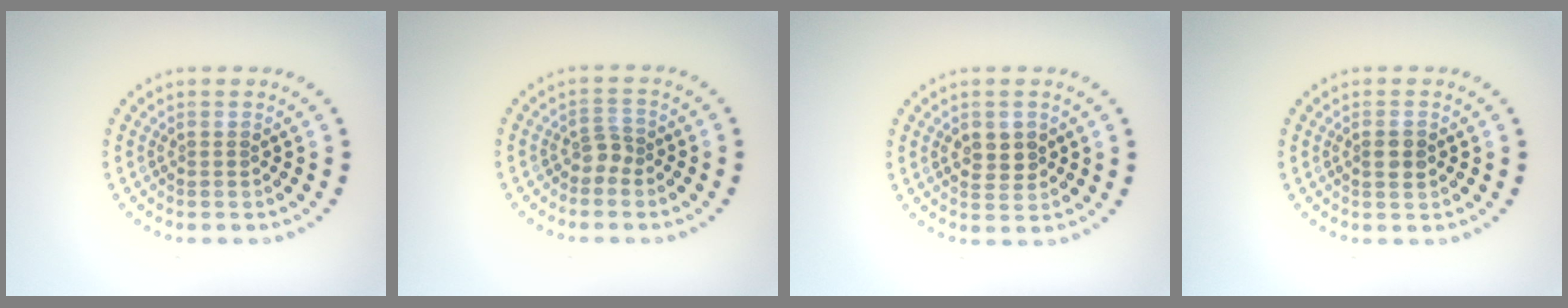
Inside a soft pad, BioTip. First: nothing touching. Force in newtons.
{"total": 1.3, "press": 1.0, "slide": 0.8}
{"total": 2.6, "press": 2.6, "slide": 0.6}
{"total": 1.6, "press": 1.6, "slide": 0.3}